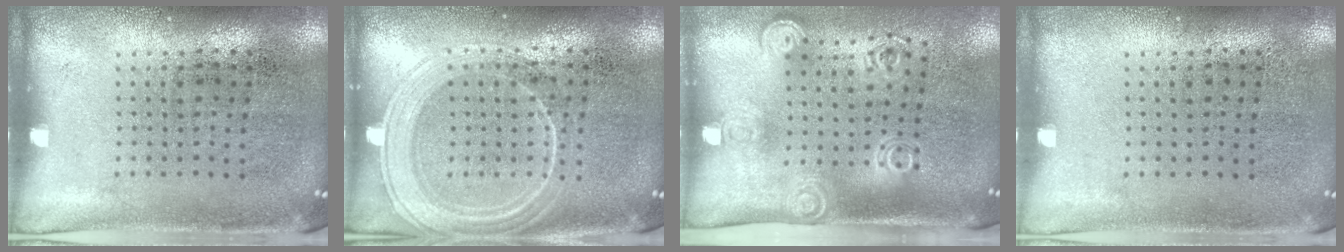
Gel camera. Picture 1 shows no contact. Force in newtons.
{"total": 1.8, "press": 1.8, "slide": 0.2}
{"total": 2.0, "press": 1.5, "slide": 1.3}
{"total": 0.0}